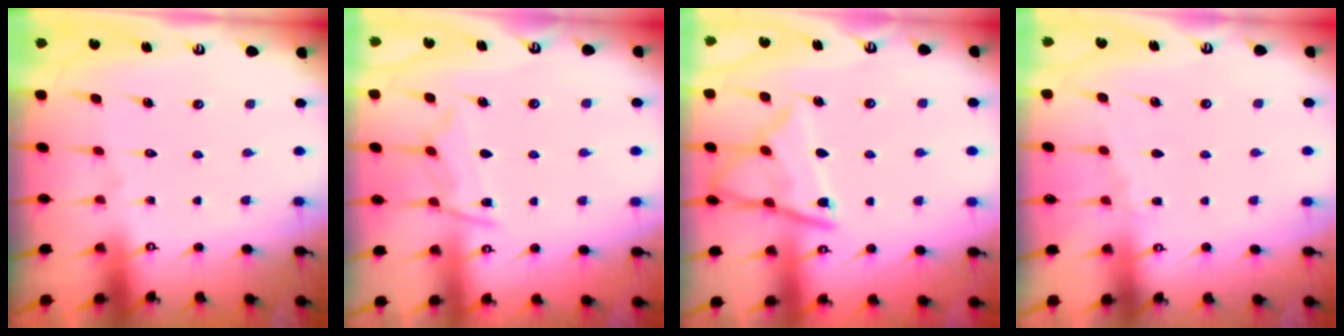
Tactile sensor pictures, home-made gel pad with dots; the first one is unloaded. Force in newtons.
{"total": 8.5, "press": 8.4, "slide": 0.9}
{"total": 12.1, "press": 12.1, "slide": 1.1}
{"total": 2.8, "press": 2.8, "slide": 0.4}